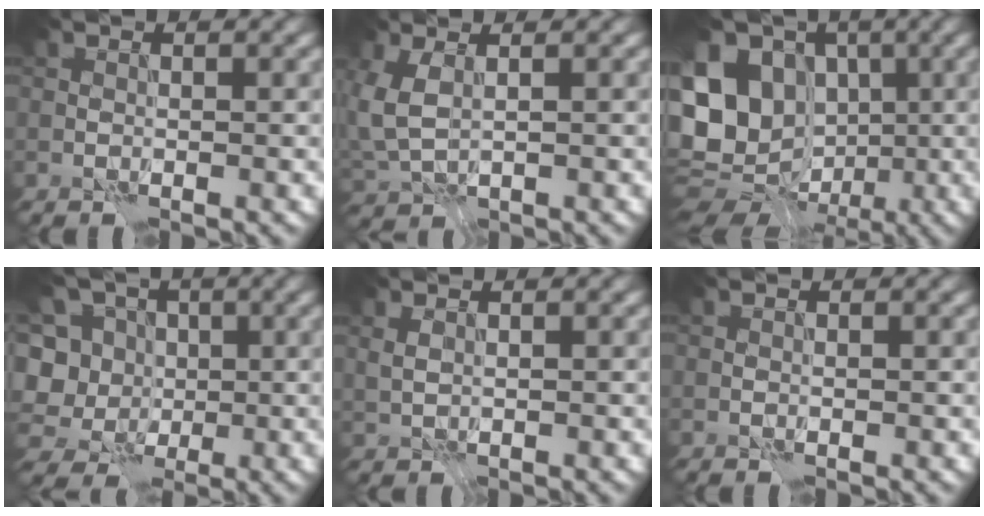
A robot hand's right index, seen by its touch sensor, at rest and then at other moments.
{"total": 3.8, "force": [0.9, 2.2, 3.0], "torque": [-0.080, -0.001, 0.025]}
{"total": 17.4, "force": [-0.6, 14.4, 9.7], "torque": [-0.215, 0.012, -0.037]}
{"total": 10.3, "force": [0.5, 9.3, 4.4], "torque": [-0.121, 0.037, -0.023]}
{"total": 1.0, "force": [0.4, 0.5, 0.8], "torque": [-0.020, 0.001, 0.014]}
{"total": 0.0}